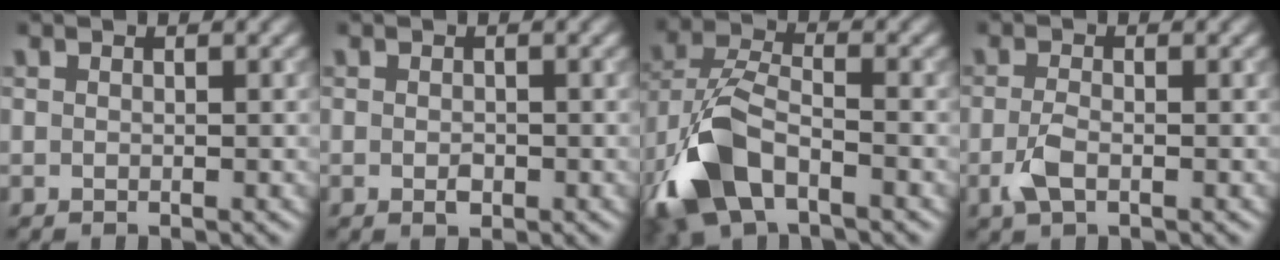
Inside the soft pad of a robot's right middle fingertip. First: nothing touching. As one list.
[{"total": 1.0, "force": [-0.3, 0.6, 0.7], "torque": [-0.011, -0.002, -0.004]}, {"total": 8.0, "force": [-4.3, 3.8, 5.6], "torque": [-0.130, -0.002, -0.093]}, {"total": 2.2, "force": [-0.8, 0.9, 1.8], "torque": [-0.044, -0.005, -0.020]}]